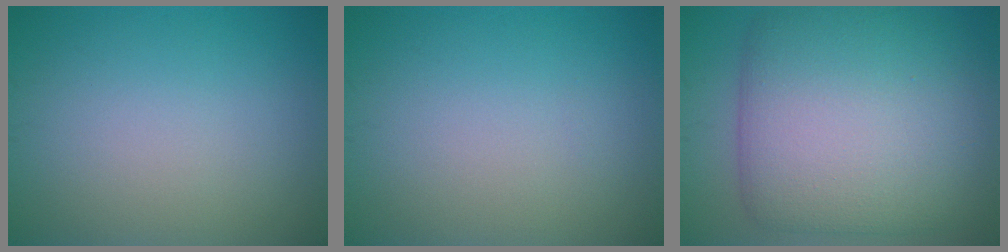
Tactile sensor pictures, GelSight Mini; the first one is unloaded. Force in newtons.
{"total": 0.0}
{"total": 12.3, "press": 12.3, "slide": 0.5}